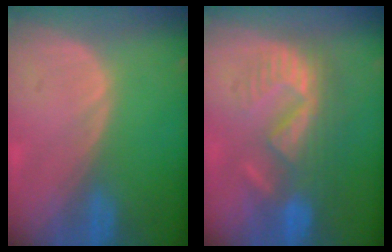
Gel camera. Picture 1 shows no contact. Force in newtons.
{"total": 8.9, "press": 8.4, "slide": 3.0}